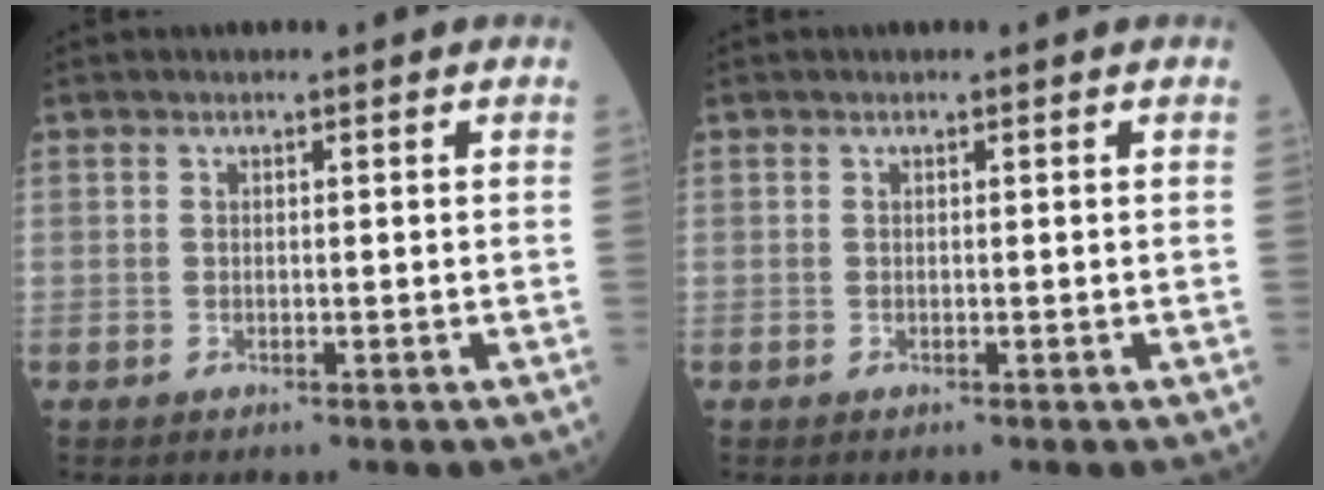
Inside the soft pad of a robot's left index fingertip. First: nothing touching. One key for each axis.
{"total": 0.0}